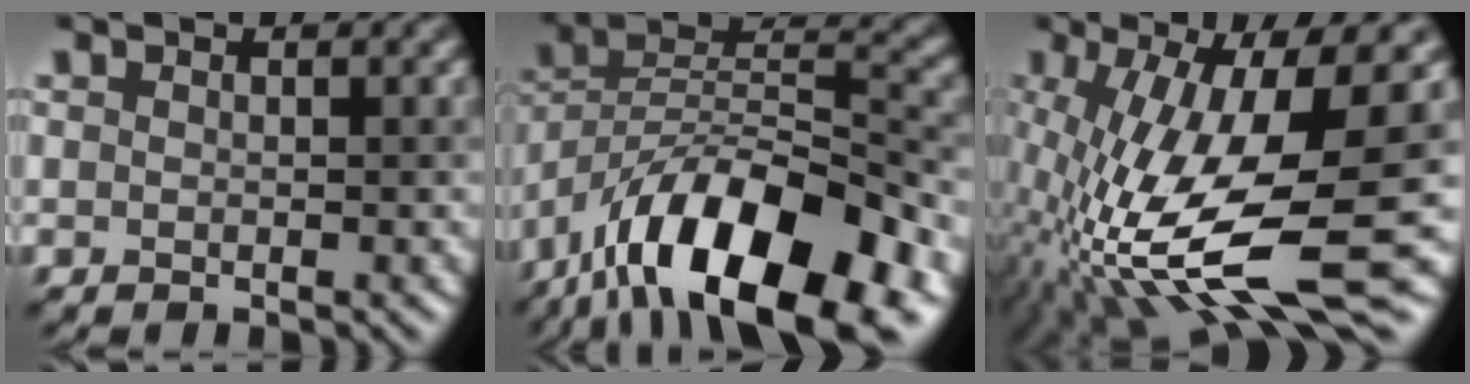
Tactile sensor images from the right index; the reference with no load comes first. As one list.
[{"total": 15.2, "force": [-9.1, 5.8, 10.7], "torque": [-0.179, 0.014, -0.167]}, {"total": 15.2, "force": [-3.0, 5.0, 14.1], "torque": [-0.280, -0.009, -0.046]}]